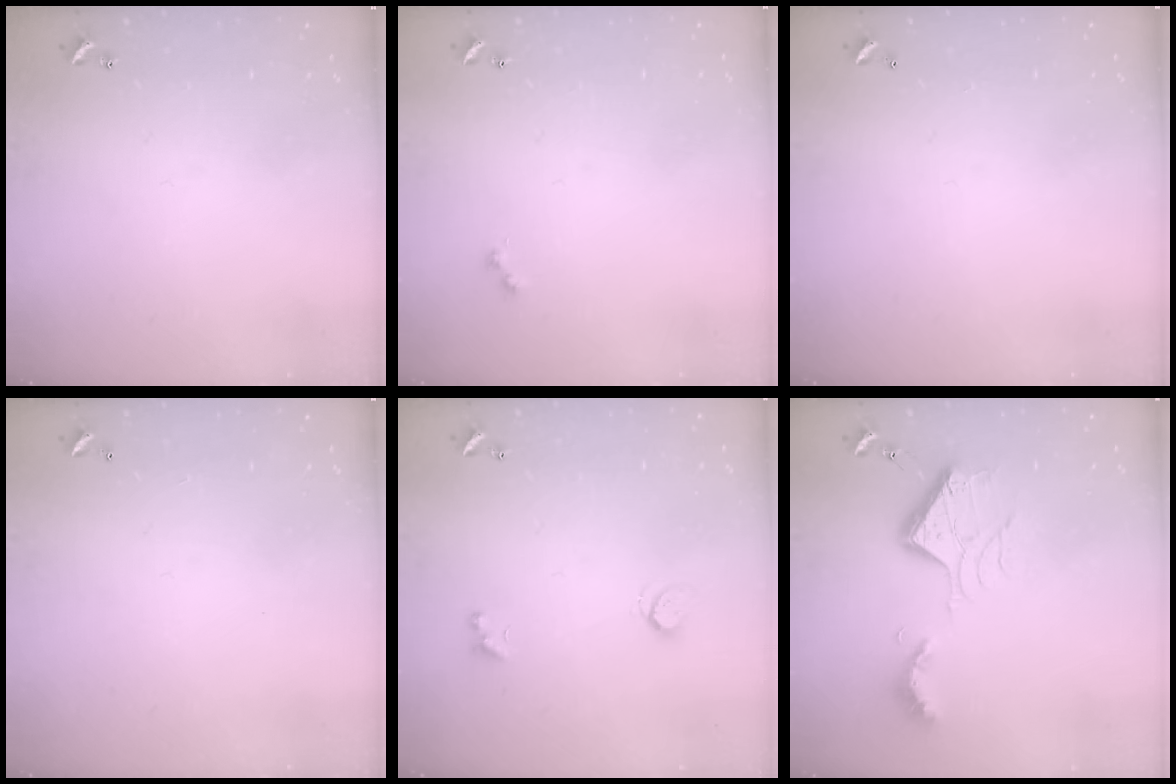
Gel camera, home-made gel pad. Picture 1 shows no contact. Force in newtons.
{"total": 0.0}
{"total": 2.8, "press": 2.8, "slide": 0.1}
{"total": 3.0, "press": 3.0, "slide": 0.1}
{"total": 1.3, "press": 1.2, "slide": 0.5}
{"total": 13.2, "press": 13.1, "slide": 1.7}